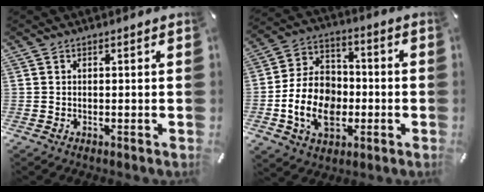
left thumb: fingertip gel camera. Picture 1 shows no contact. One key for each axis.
{"total": 14.9, "fx": -3.3, "fy": 11.3, "fz": 9.1, "tx": -0.191, "ty": 0.018, "tz": -0.059}